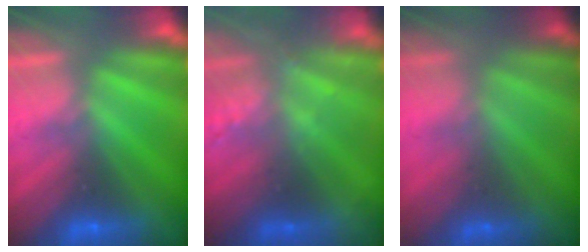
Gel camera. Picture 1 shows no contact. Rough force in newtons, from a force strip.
{"total": 2.4}
{"total": 1.7}